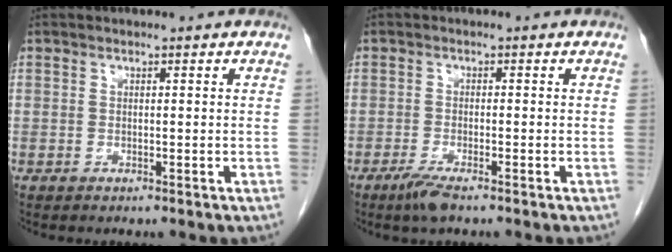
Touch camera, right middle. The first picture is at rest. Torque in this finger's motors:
{"motor_torque": [0.57, -0.35, 0.15, 0.05]}